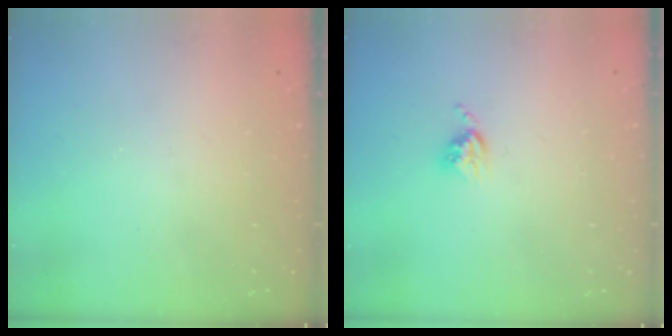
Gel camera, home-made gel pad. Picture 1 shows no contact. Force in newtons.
{"total": 4.3, "press": 4.2, "slide": 0.5}